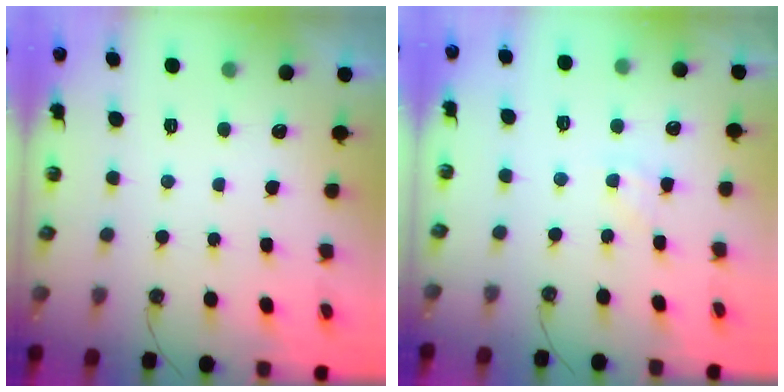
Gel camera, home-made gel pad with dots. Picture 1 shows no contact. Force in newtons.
{"total": 4.4, "press": 4.4, "slide": 0.6}